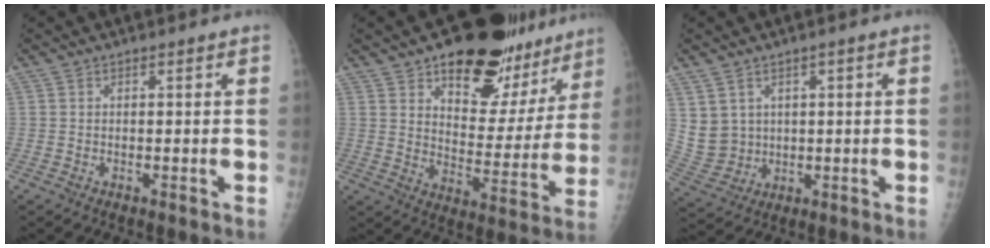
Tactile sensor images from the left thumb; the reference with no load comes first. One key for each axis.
{"total": 21.7, "fx": 14.8, "fy": 11.2, "fz": 11.3, "tx": -0.096, "ty": -0.077, "tz": 0.206}
{"total": 6.9, "fx": 2.1, "fy": 6.3, "fz": 2.0, "tx": -0.021, "ty": -0.011, "tz": 0.060}